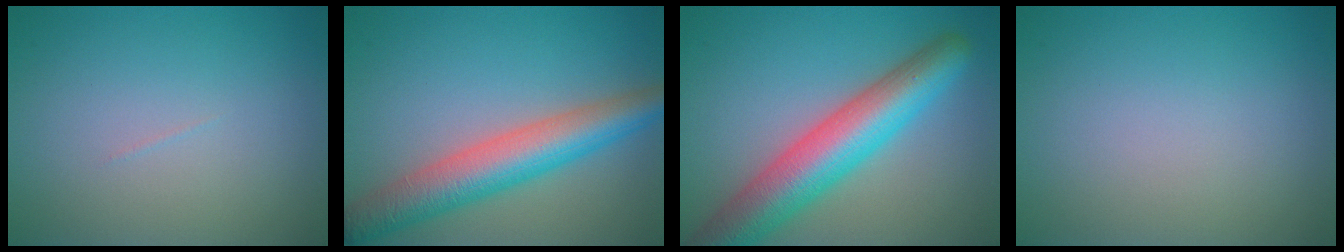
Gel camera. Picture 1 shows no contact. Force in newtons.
{"total": 6.9, "press": 6.9, "slide": 0.2}
{"total": 8.8, "press": 8.8, "slide": 0.3}
{"total": 0.0}